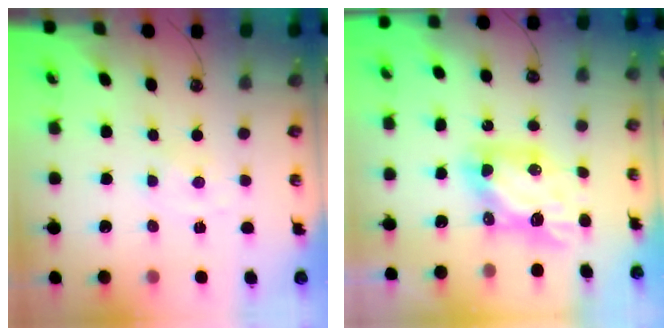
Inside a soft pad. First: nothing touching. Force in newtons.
{"total": 9.1, "press": 9.1, "slide": 1.1}